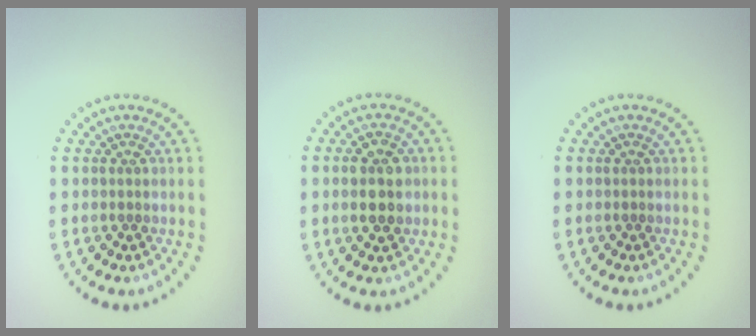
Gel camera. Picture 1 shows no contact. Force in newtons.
{"total": 3.8, "press": 3.8, "slide": 0.2}
{"total": 0.0}